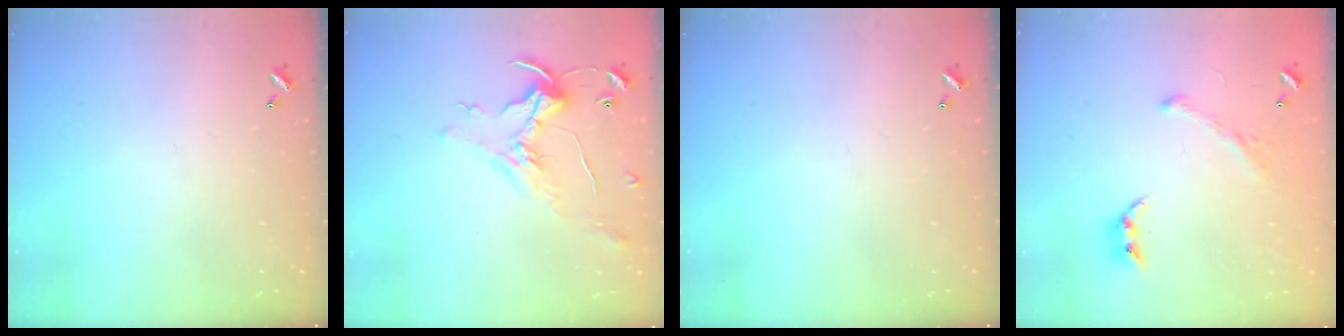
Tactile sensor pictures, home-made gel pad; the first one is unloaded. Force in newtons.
{"total": 1.0, "press": 0.9, "slide": 0.5}
{"total": 0.0}
{"total": 1.3, "press": 0.6, "slide": 1.2}